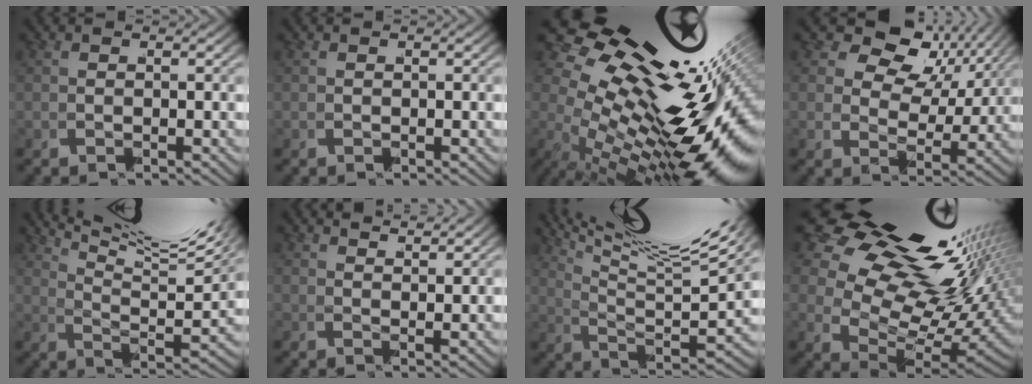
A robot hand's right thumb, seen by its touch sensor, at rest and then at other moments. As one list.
[{"total": 0.0}, {"total": 21.3, "force": [1.2, 11.5, 17.9], "torque": [-0.257, -0.011, 0.024]}, {"total": 6.7, "force": [4.0, 4.0, 3.7], "torque": [-0.059, 0.008, 0.051]}, {"total": 11.0, "force": [7.2, 3.9, 7.4], "torque": [-0.095, 0.025, 0.098]}, {"total": 2.2, "force": [2.2, -0.3, 0.3], "torque": [0.002, 0.005, 0.036]}, {"total": 9.8, "force": [5.6, 3.4, 7.3], "torque": [-0.118, 0.010, 0.083]}, {"total": 17.0, "force": [3.6, 10.6, 12.8], "torque": [-0.199, -0.006, 0.054]}]